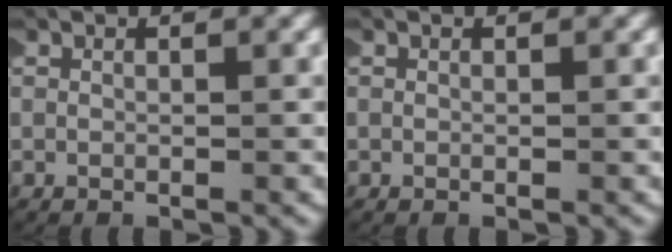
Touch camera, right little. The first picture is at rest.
{"total": 0.0}